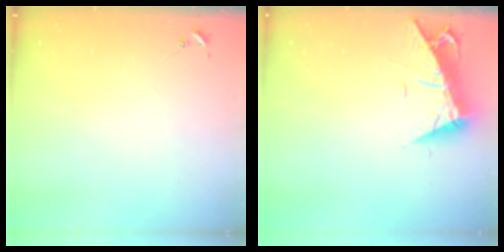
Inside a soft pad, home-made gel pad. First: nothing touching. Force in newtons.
{"total": 11.8, "press": 11.7, "slide": 1.4}